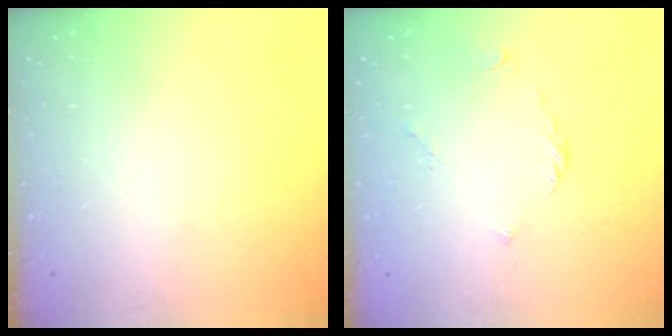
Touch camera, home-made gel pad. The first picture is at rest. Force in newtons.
{"total": 2.7, "press": 2.6, "slide": 0.6}